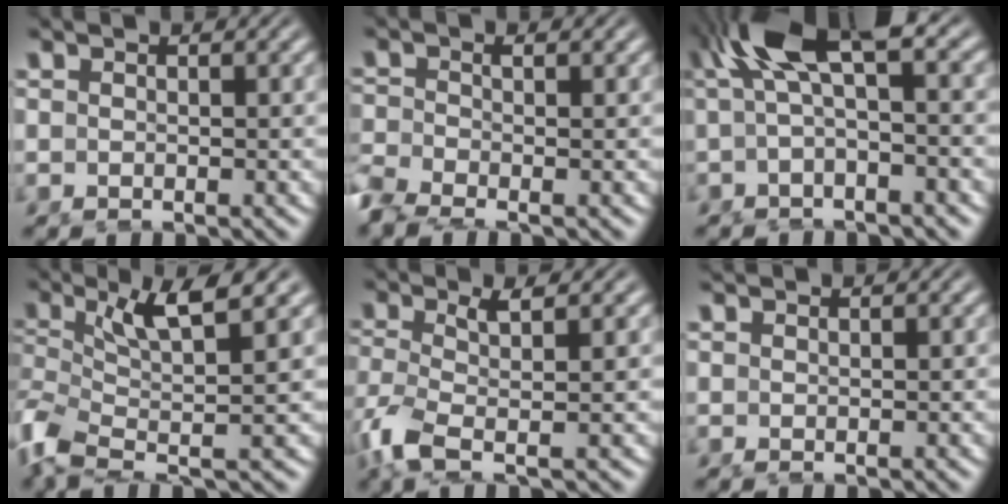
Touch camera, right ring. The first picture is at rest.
{"total": 2.8, "force": [-1.9, 1.6, 1.3], "torque": [-0.028, -0.012, -0.034]}
{"total": 9.1, "force": [2.7, 4.0, 7.7], "torque": [-0.133, 0.022, 0.030]}
{"total": 5.2, "force": [-0.4, 2.5, 4.5], "torque": [-0.113, -0.019, -0.004]}
{"total": 3.6, "force": [-1.3, 1.4, 3.0], "torque": [-0.090, -0.021, -0.016]}
{"total": 0.9, "force": [0.7, -0.5, -0.1], "torque": [0.007, 0.003, 0.016]}